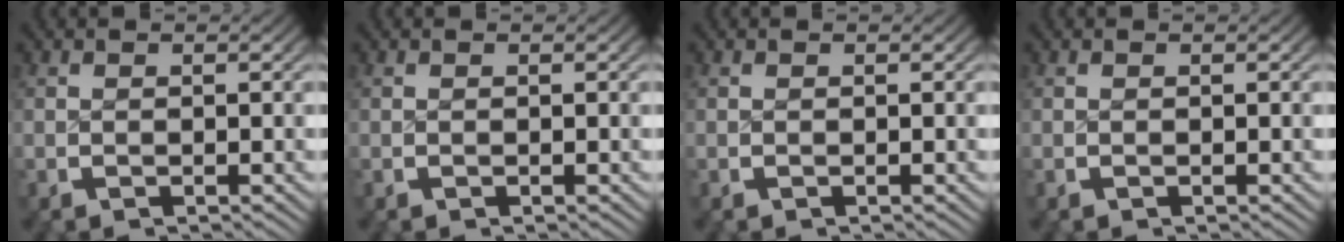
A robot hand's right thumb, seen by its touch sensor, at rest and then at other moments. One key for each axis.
{"total": 0.0}
{"total": 0.0}
{"total": 0.0}